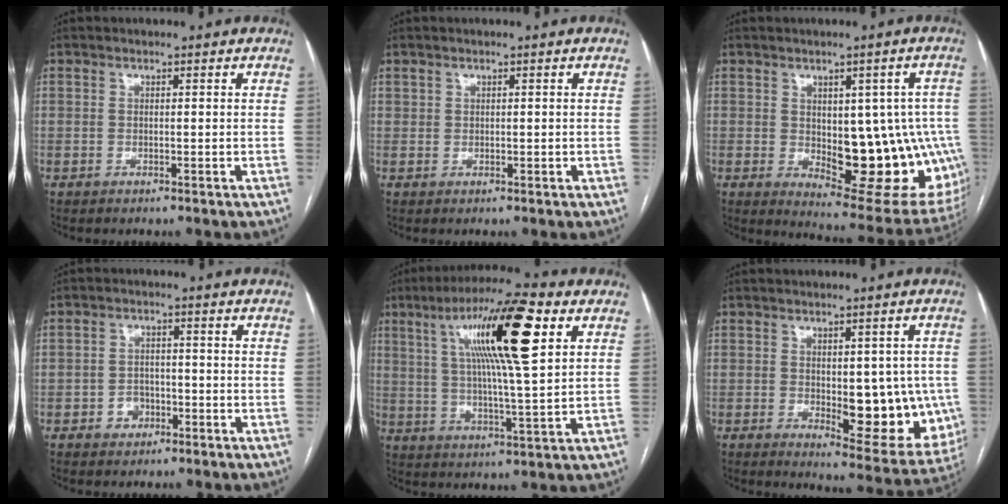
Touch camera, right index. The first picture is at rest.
{"total": 0.9, "force": [0.5, 0.7, 0.3], "torque": [-0.002, 0.003, 0.010]}
{"total": 18.8, "force": [-2.1, 8.1, 16.8], "torque": [-0.147, 0.011, 0.001]}
{"total": 3.5, "force": [-1.5, 2.9, 1.2], "torque": [-0.013, 0.012, -0.023]}
{"total": 17.2, "force": [6.6, 1.4, 15.9], "torque": [-0.273, 0.019, 0.102]}
{"total": 13.4, "force": [-1.3, 5.6, 12.1], "torque": [-0.138, -0.005, 0.001]}